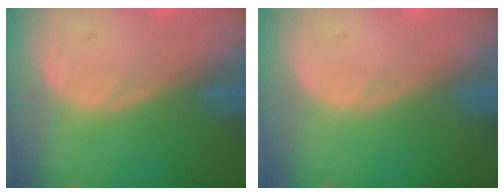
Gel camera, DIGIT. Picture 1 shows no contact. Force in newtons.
{"total": 0.0}